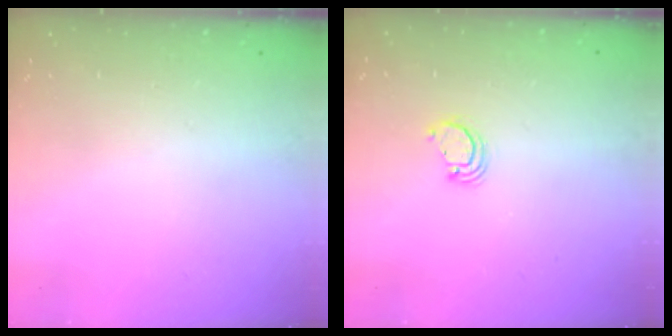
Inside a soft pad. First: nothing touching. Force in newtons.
{"total": 2.9, "press": 2.9, "slide": 0.1}